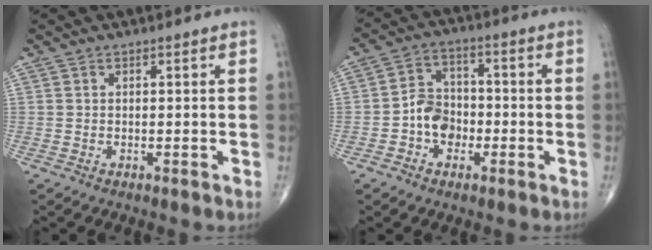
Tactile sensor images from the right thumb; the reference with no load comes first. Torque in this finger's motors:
{"motor_torque": [1.07, 0.95, 0.33, -0.41, 0.07]}